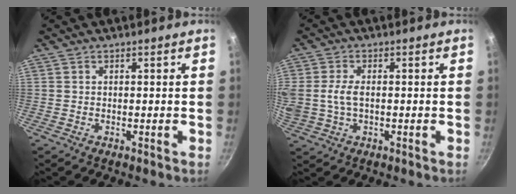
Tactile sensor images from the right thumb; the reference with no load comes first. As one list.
[{"total": 7.5, "force": [0.1, 4.7, 5.9], "torque": [-0.126, 0.005, -0.004]}]